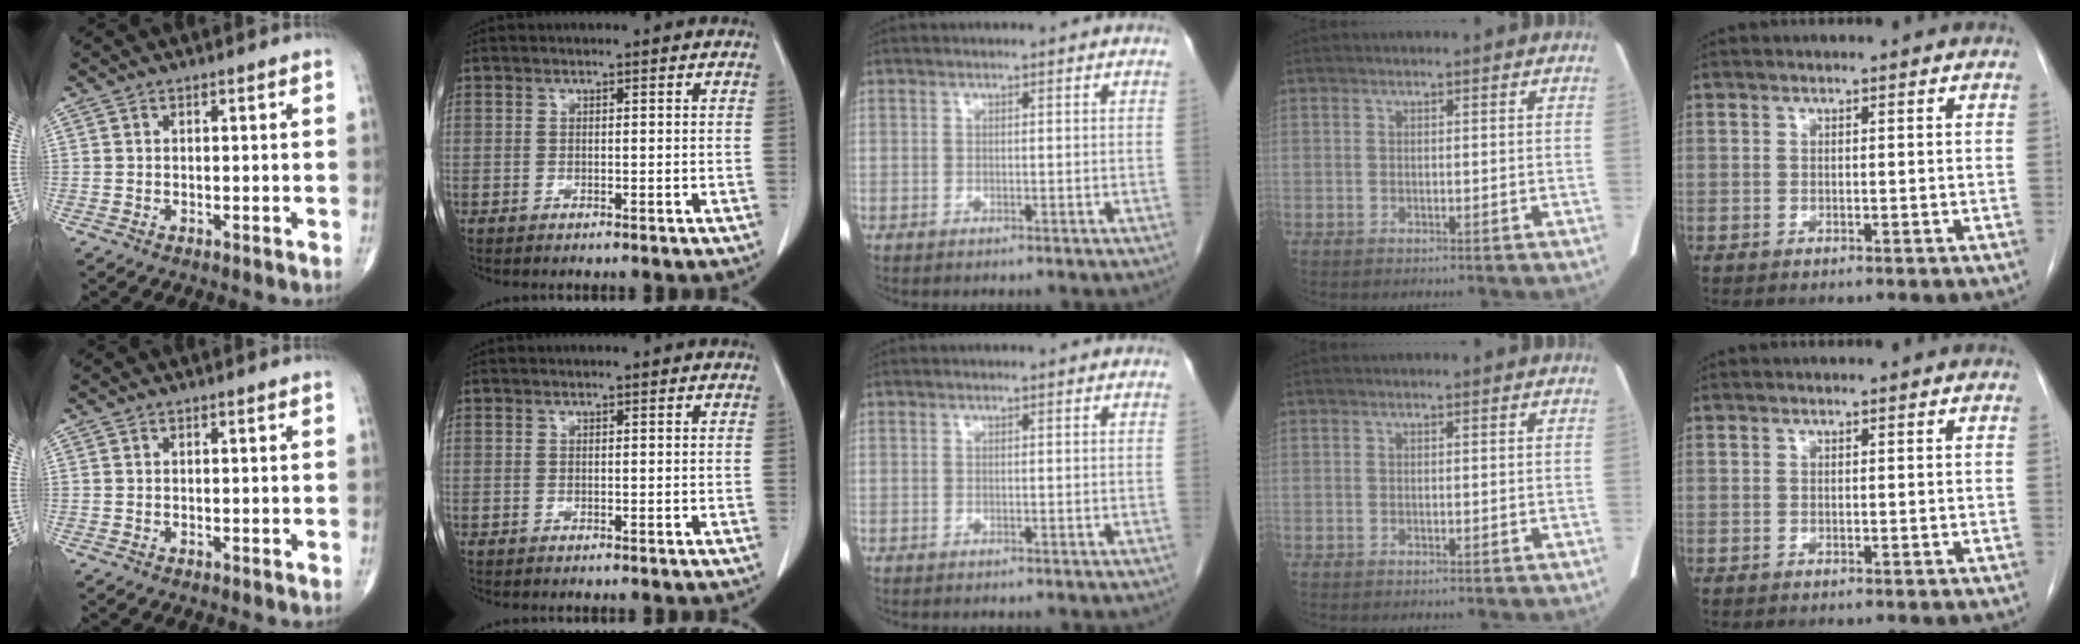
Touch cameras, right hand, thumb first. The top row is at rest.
{}